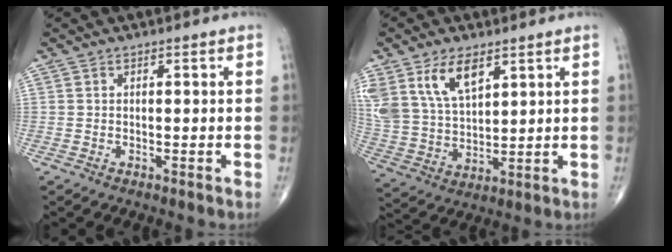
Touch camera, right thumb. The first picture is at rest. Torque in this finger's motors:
{"motor_torque": [0.11, 0.25, 1.19, 0.98, 0.13]}